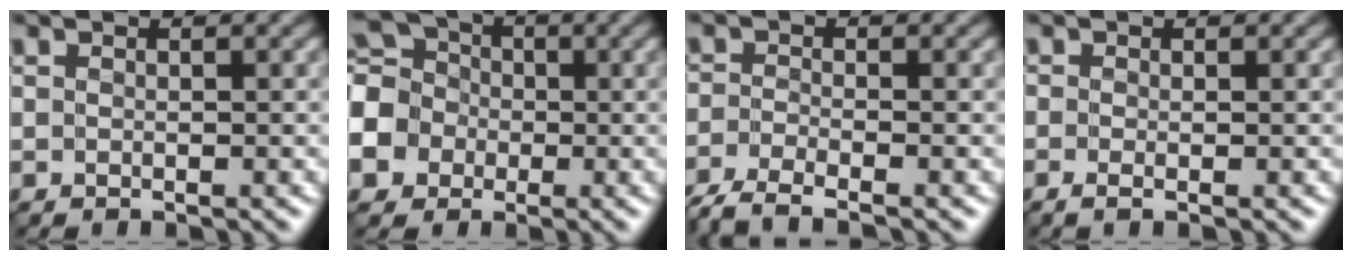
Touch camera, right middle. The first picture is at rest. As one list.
[{"total": 8.3, "force": [-2.2, 7.3, 3.2], "torque": [-0.089, -0.004, -0.064]}, {"total": 3.9, "force": [-3.4, 0.5, 1.8], "torque": [-0.036, -0.010, -0.077]}, {"total": 0.9, "force": [-0.5, 0.1, 0.7], "torque": [-0.016, -0.003, -0.011]}]